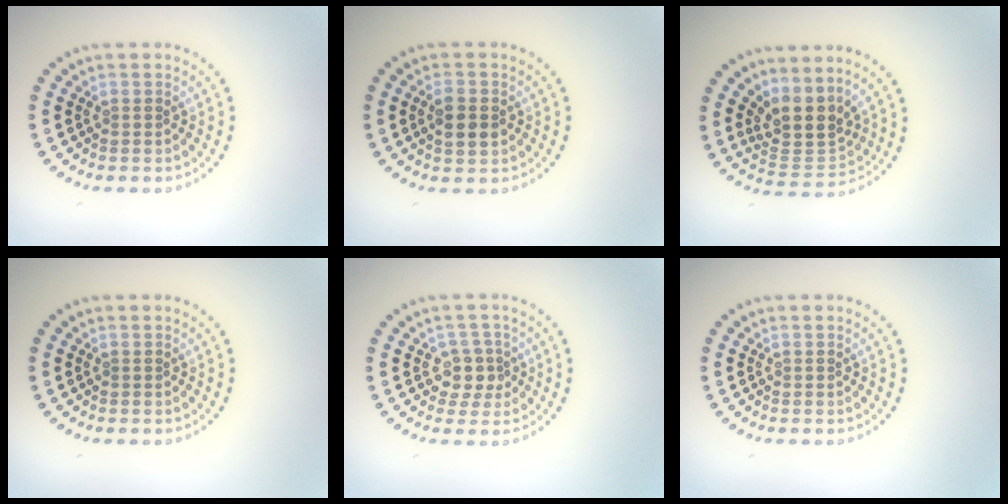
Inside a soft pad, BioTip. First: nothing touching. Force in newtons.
{"total": 2.5, "press": 2.5, "slide": 0.2}
{"total": 4.1, "press": 3.0, "slide": 2.7}
{"total": 0.0}
{"total": 2.5, "press": 2.2, "slide": 1.2}
{"total": 0.0}